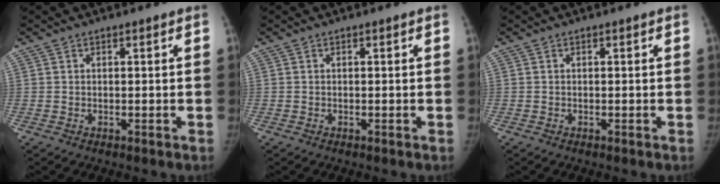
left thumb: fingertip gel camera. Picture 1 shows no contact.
{"total": 0.0}
{"total": 0.0}